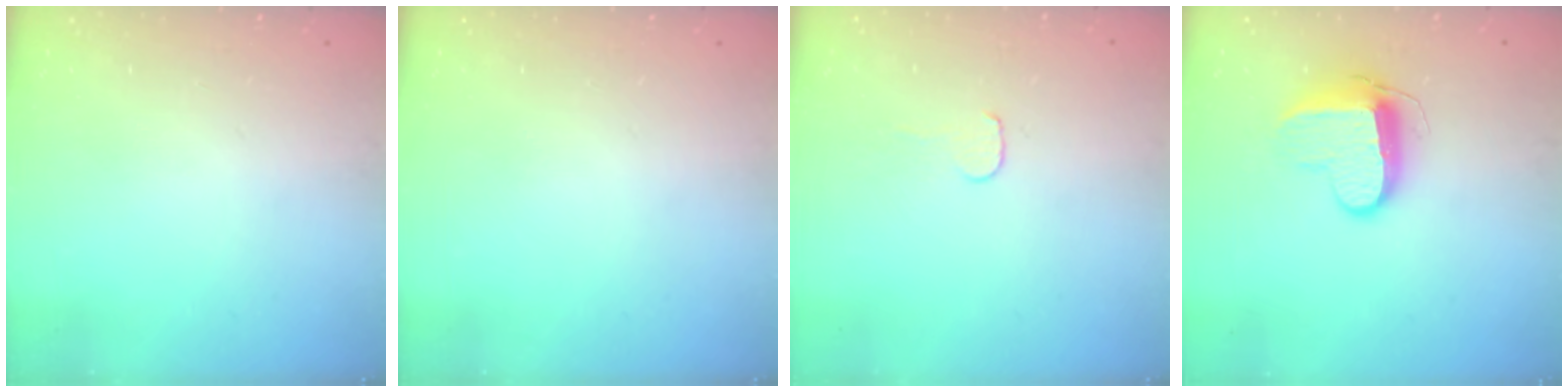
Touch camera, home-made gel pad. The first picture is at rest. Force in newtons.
{"total": 0.0}
{"total": 3.5, "press": 3.5, "slide": 0.4}
{"total": 10.4, "press": 10.4, "slide": 0.5}